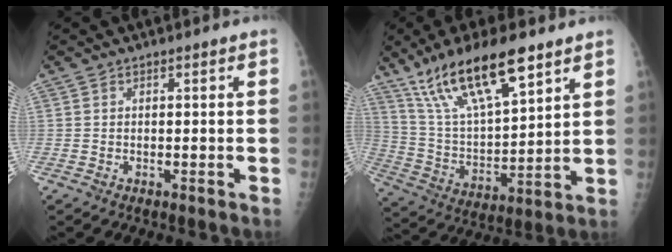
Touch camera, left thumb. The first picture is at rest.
{"total": 19.5, "force": [12.5, 5.9, 13.7], "torque": [-0.228, -0.041, 0.241]}